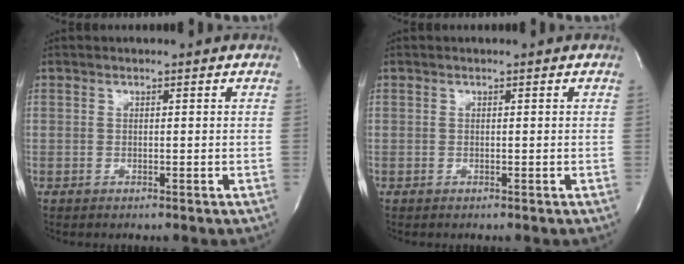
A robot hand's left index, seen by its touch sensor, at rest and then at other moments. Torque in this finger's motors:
{"motor_torque": [0.00, 0.00, 0.00, 0.00]}